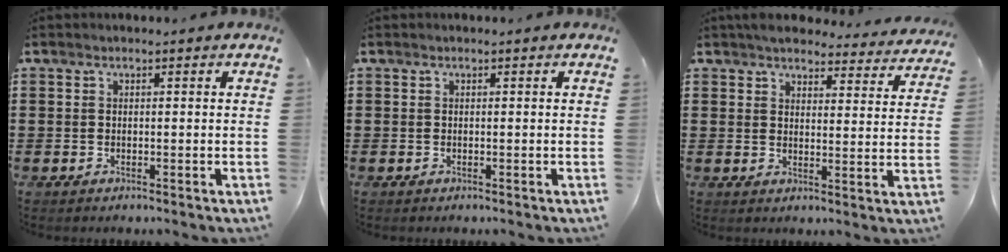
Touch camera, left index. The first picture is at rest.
{"total": 0.0}
{"total": 4.2, "force": [4.0, 0.8, 0.7], "torque": [-0.032, -0.018, 0.072]}